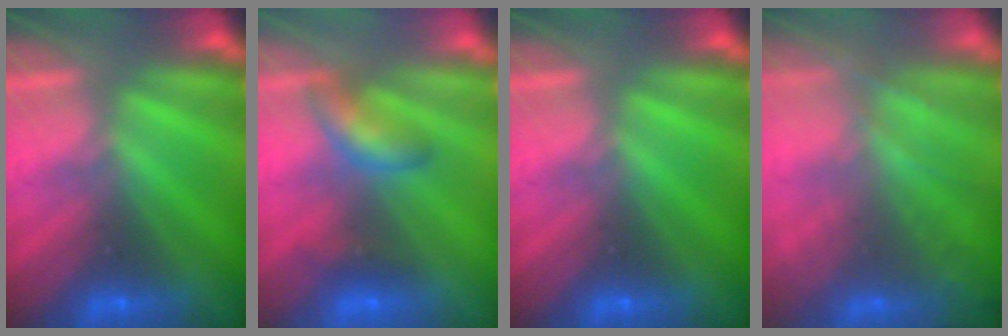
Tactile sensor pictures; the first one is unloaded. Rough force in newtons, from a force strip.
{"total": 2.7}
{"total": 0.0}
{"total": 9.4}